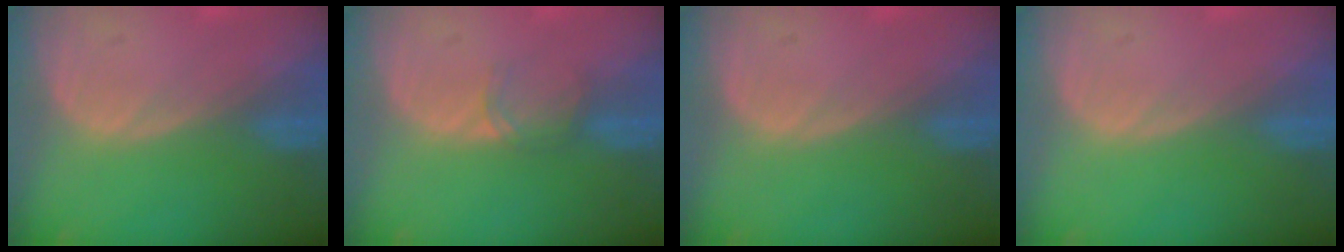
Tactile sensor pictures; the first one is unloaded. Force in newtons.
{"total": 1.9, "press": 1.9, "slide": 0.3}
{"total": 0.0}
{"total": 0.0}